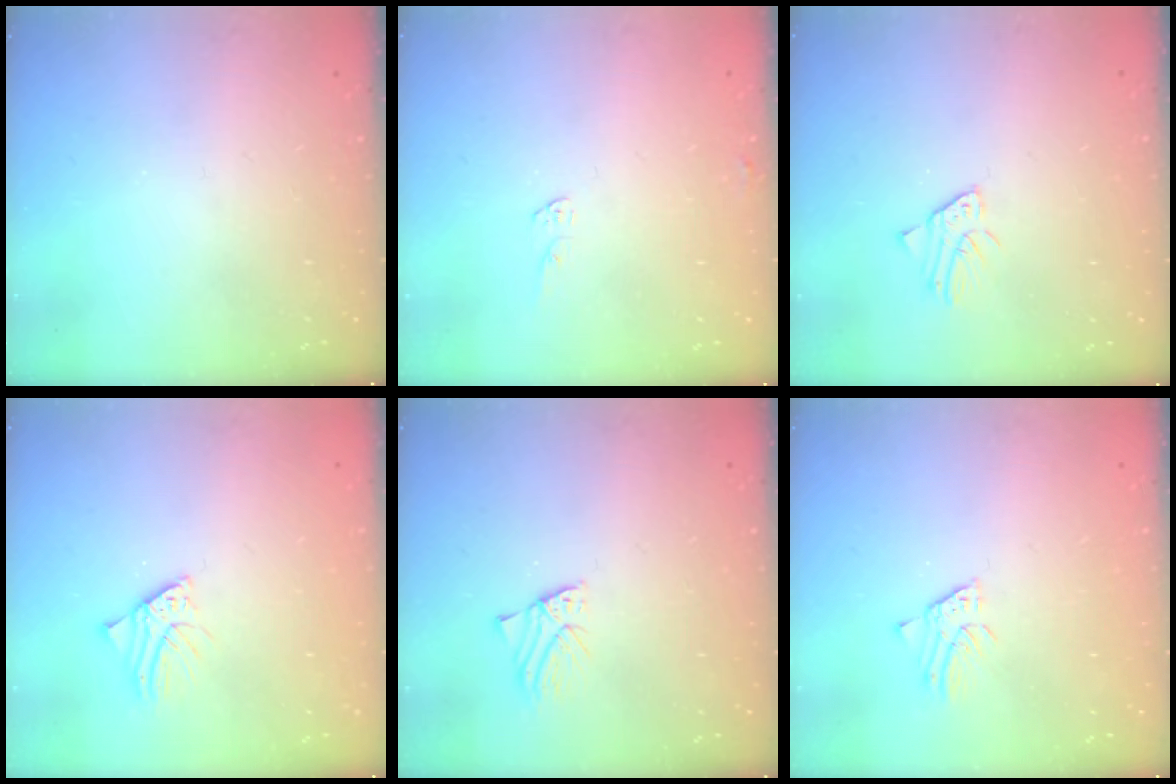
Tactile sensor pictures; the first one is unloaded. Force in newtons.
{"total": 4.8, "press": 4.7, "slide": 0.3}
{"total": 2.3, "press": 2.3, "slide": 0.1}
{"total": 2.6, "press": 2.6, "slide": 0.4}
{"total": 1.6, "press": 1.6, "slide": 0.1}
{"total": 1.5, "press": 1.5, "slide": 0.1}